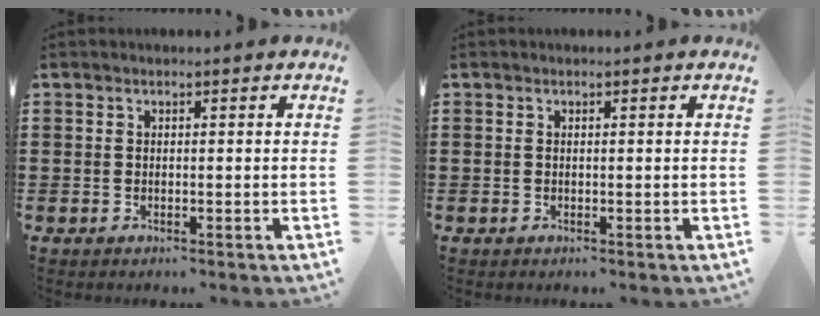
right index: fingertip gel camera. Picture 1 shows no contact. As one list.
[{"total": 0.0}]